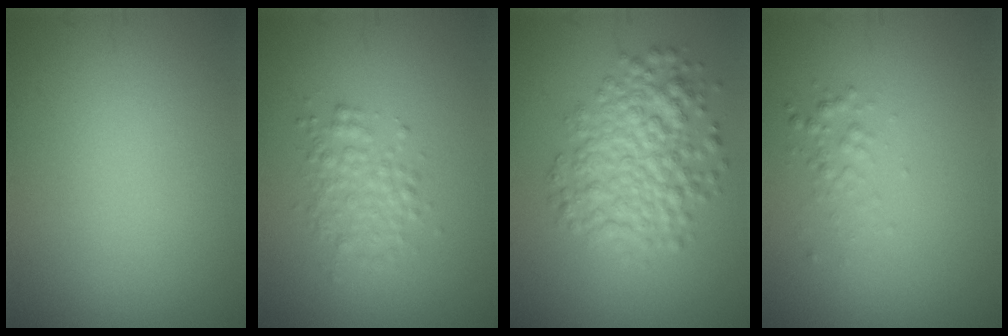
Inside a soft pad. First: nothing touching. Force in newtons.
{"total": 2.6, "press": 2.6, "slide": 0.0}
{"total": 5.7, "press": 5.7, "slide": 0.1}
{"total": 1.2, "press": 1.2, "slide": 0.1}